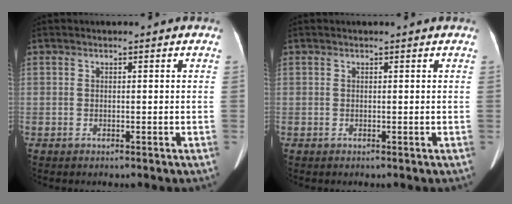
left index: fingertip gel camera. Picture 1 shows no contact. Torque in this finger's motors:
{"motor_torque": [0.15, -0.71, -0.01, 0.01]}